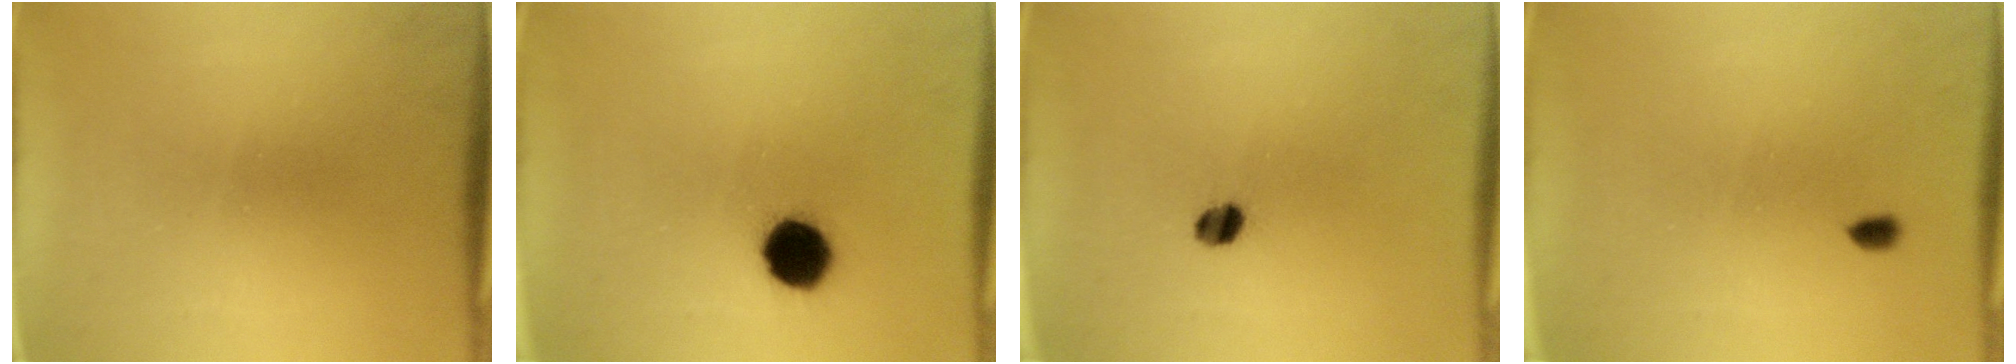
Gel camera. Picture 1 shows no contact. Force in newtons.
{"total": 9.7}
{"total": 3.2}
{"total": 1.2}